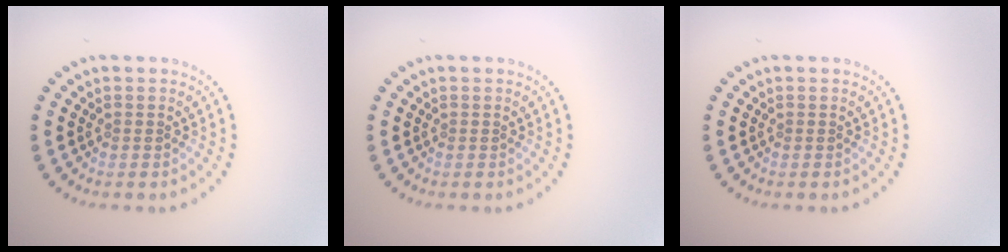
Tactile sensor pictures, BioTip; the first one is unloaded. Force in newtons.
{"total": 0.0}
{"total": 0.0}